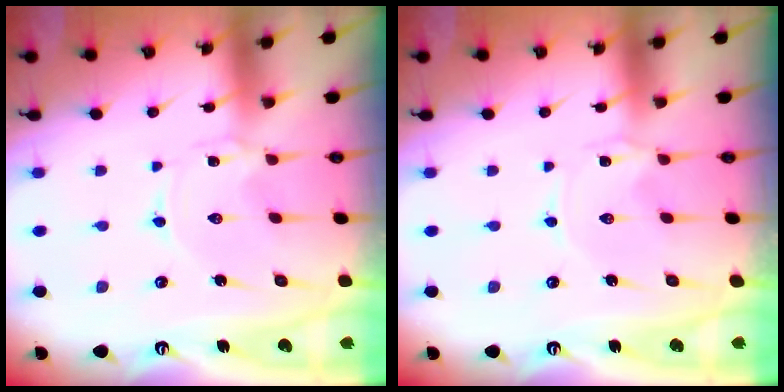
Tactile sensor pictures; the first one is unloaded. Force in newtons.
{"total": 0.0}